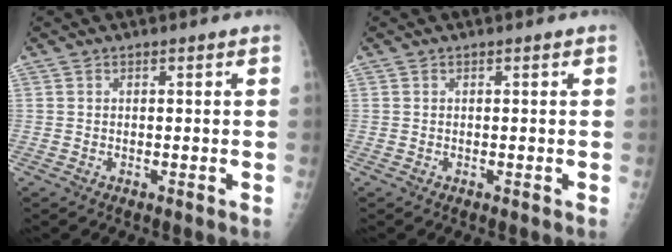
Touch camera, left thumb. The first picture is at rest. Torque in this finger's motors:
{"motor_torque": [0.00, 0.00, 0.00, 0.00, 0.00]}